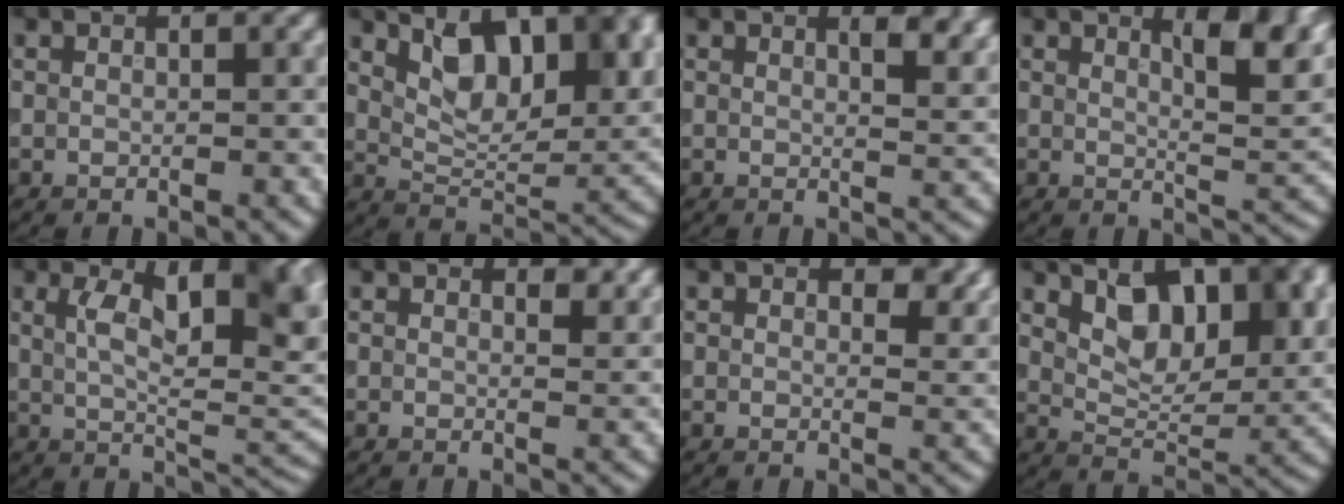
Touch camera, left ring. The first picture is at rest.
{"total": 9.9, "force": [4.5, 4.7, 7.4], "torque": [-0.118, 0.000, 0.076]}
{"total": 4.0, "force": [2.3, 1.5, 2.9], "torque": [-0.020, 0.005, 0.022]}
{"total": 5.8, "force": [2.7, 1.8, 4.8], "torque": [-0.053, 0.001, 0.041]}
{"total": 9.4, "force": [2.3, 4.0, 8.2], "torque": [-0.117, 0.002, 0.042]}
{"total": 2.0, "force": [1.3, 0.9, 1.2], "torque": [-0.016, -0.003, 0.009]}
{"total": 3.2, "force": [1.5, 1.7, 2.2], "torque": [-0.028, -0.005, 0.018]}
{"total": 8.1, "force": [4.0, 4.1, 5.7], "torque": [-0.089, -0.009, 0.065]}